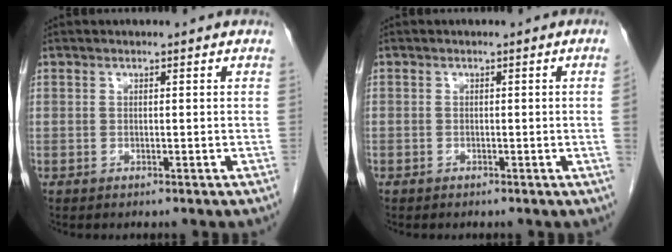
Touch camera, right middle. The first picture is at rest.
{"total": 1.2, "force": [-0.2, -0.5, 1.0], "torque": [-0.004, 0.001, -0.003]}